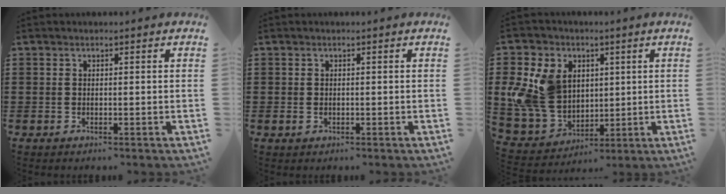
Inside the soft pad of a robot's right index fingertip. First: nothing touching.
{"total": 0.6, "force": [-0.1, 0.6, 0.3], "torque": [-0.007, 0.003, -0.003]}
{"total": 13.7, "force": [2.2, 10.8, 8.1], "torque": [-0.223, 0.018, 0.045]}